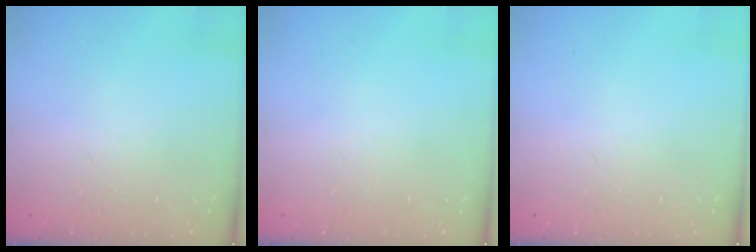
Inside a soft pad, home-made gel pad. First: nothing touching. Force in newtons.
{"total": 0.0}
{"total": 0.0}